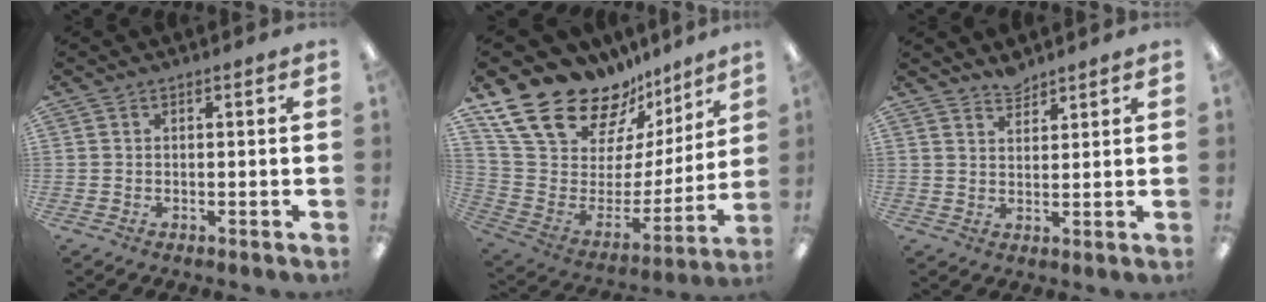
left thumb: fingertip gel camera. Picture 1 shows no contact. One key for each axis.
{"total": 22.5, "fx": 17.1, "fy": 10.6, "fz": 10.0, "tx": -0.173, "ty": -0.130, "tz": 0.315}
{"total": 3.3, "fx": 3.2, "fy": 0.6, "fz": 0.3, "tx": -0.002, "ty": -0.020, "tz": 0.059}